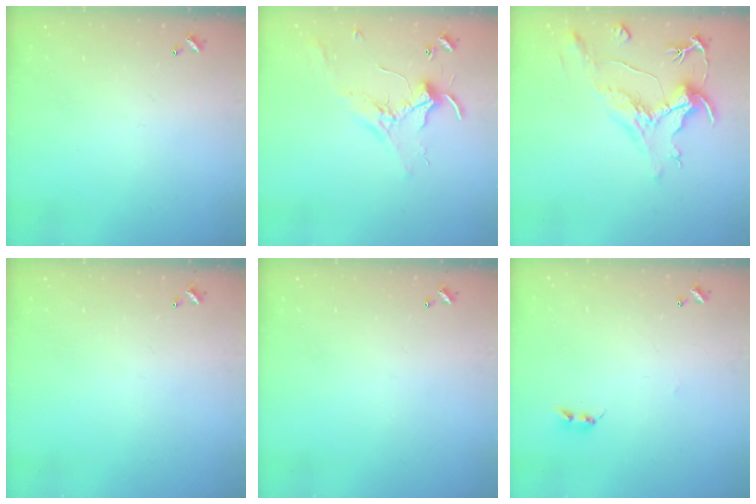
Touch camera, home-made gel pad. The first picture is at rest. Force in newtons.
{"total": 2.3, "press": 2.3, "slide": 0.5}
{"total": 1.8, "press": 0.8, "slide": 1.5}
{"total": 0.0}
{"total": 0.0}
{"total": 2.2, "press": 2.2, "slide": 0.4}